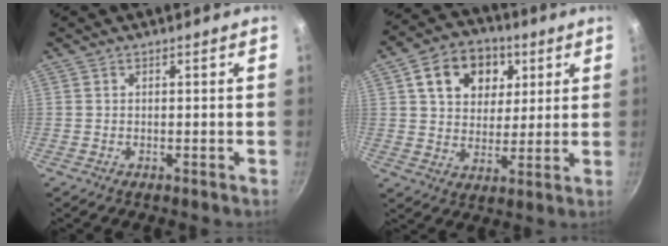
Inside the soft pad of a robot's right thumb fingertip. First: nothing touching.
{"total": 14.2, "force": [5.4, 10.8, 7.6], "torque": [-0.090, -0.003, 0.082]}